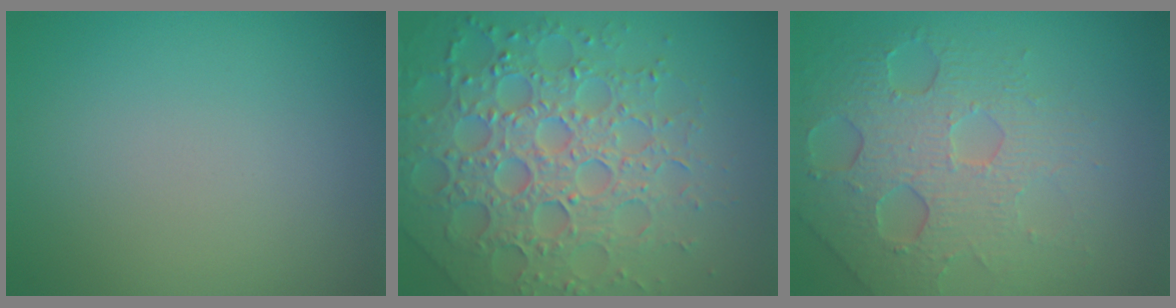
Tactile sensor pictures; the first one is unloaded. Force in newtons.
{"total": 7.3, "press": 7.1, "slide": 1.7}
{"total": 6.4, "press": 4.7, "slide": 4.3}